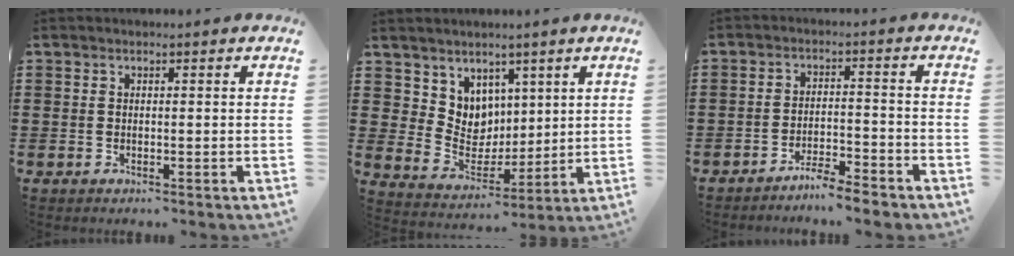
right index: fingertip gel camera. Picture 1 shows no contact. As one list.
[{"total": 6.7, "force": [4.1, 5.3, -0.3], "torque": [-0.031, -0.038, 0.082]}, {"total": 4.3, "force": [-4.2, -0.3, 0.8], "torque": [-0.017, 0.002, -0.085]}]